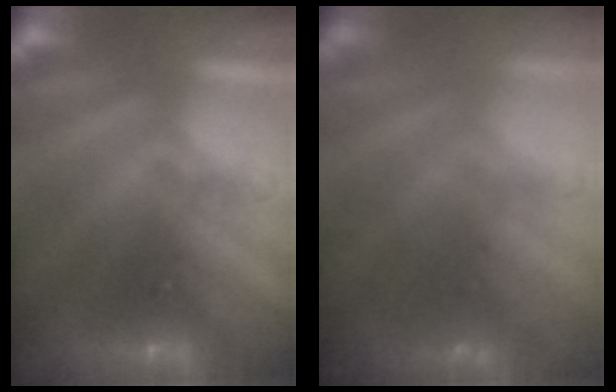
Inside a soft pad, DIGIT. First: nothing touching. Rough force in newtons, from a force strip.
{"total": 10.2}